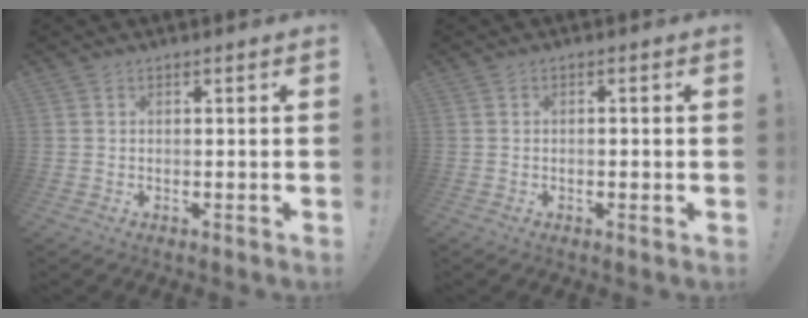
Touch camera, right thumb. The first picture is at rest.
{"total": 1.0, "force": [-0.4, 0.2, 0.9], "torque": [-0.015, 0.003, -0.006]}